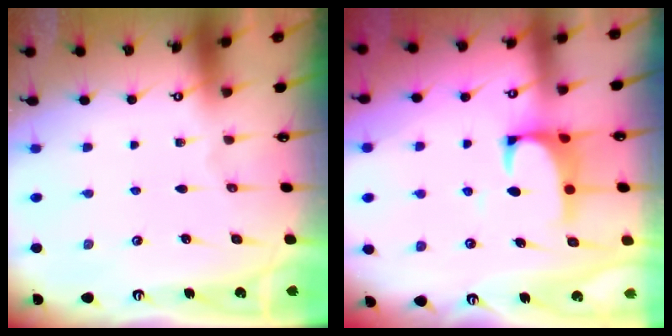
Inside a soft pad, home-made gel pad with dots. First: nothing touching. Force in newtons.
{"total": 1.8, "press": 1.6, "slide": 0.7}